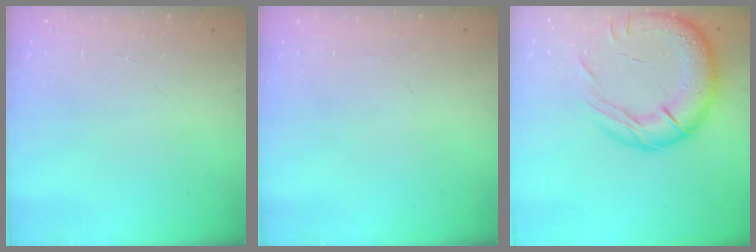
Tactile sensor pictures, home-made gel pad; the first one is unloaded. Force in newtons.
{"total": 0.0}
{"total": 22.4, "press": 21.9, "slide": 4.4}